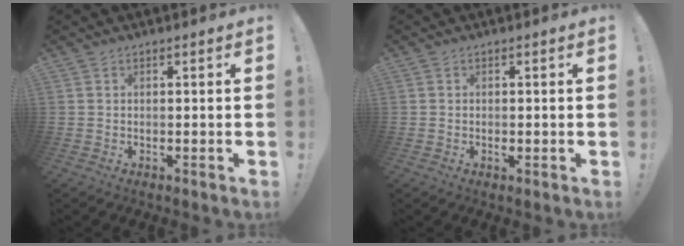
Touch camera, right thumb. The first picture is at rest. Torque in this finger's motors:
{"motor_torque": [-0.15, 0.03, 0.34, -0.29, 0.00]}